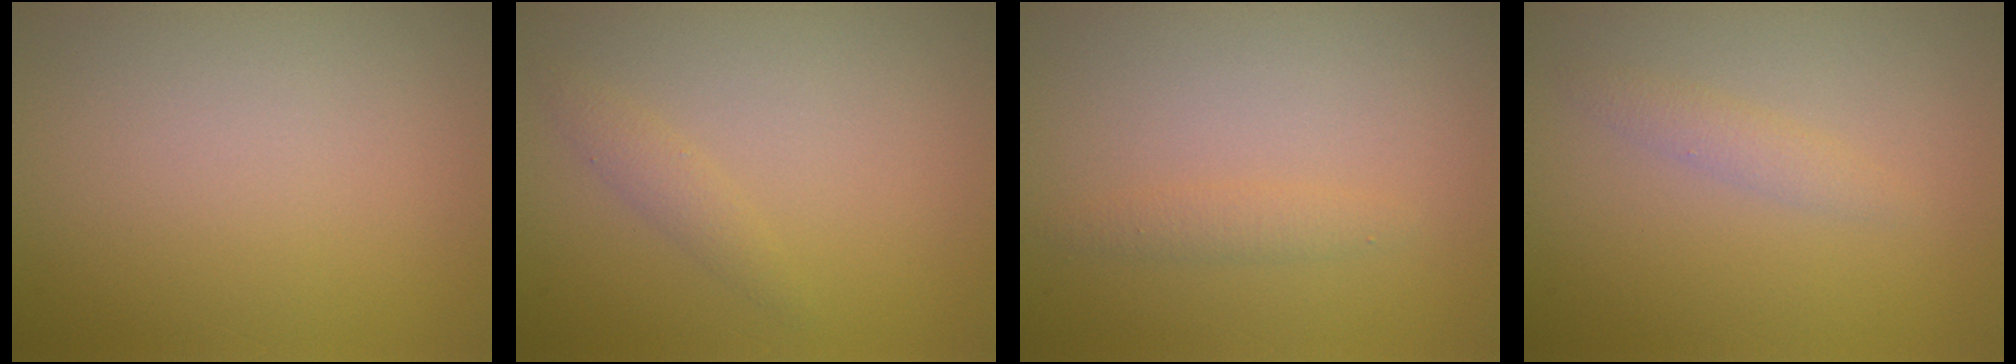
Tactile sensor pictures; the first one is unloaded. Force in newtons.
{"total": 1.2, "press": 1.2, "slide": 0.0}
{"total": 1.1, "press": 1.1, "slide": 0.0}
{"total": 1.3, "press": 1.3, "slide": 0.0}